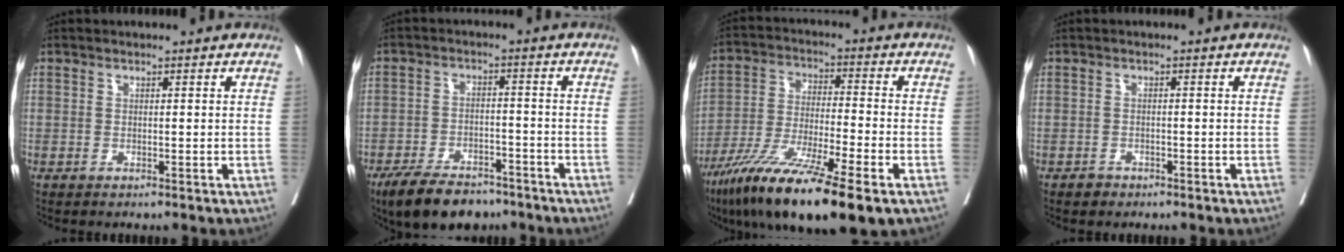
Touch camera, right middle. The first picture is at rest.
{"total": 10.1, "force": [-7.7, 4.6, 4.4], "torque": [-0.076, -0.004, -0.127]}
{"total": 17.3, "force": [-10.8, 1.3, 13.4], "torque": [-0.235, -0.050, -0.190]}
{"total": 1.2, "force": [-0.9, 0.8, 0.1], "torque": [-0.003, 0.001, -0.015]}